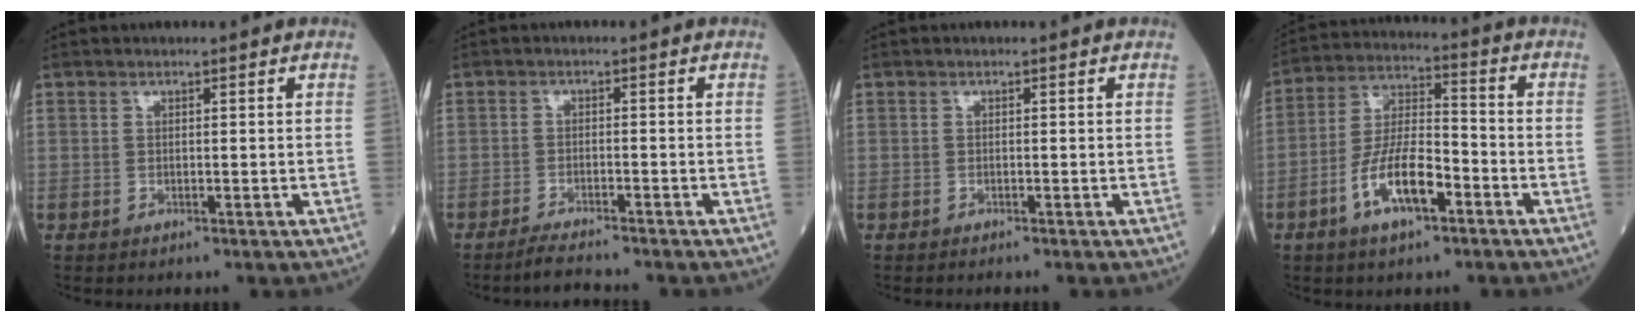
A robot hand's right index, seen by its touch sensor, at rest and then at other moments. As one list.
[{"total": 3.8, "force": [-3.5, -0.2, 1.5], "torque": [-0.032, -0.015, -0.057]}, {"total": 0.6, "force": [-0.6, -0.1, 0.3], "torque": [-0.007, -0.002, -0.009]}, {"total": 10.4, "force": [-4.9, 3.3, 8.6], "torque": [-0.175, 0.006, -0.091]}]